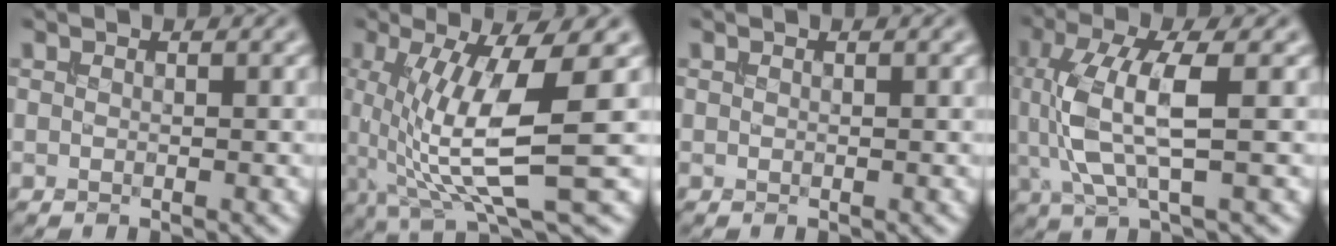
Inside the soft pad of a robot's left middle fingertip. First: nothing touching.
{"total": 9.3, "force": [0.1, 2.4, 9.0], "torque": [-0.161, -0.009, 0.007]}
{"total": 0.0}
{"total": 6.0, "force": [0.6, 1.9, 5.7], "torque": [-0.133, -0.002, 0.016]}